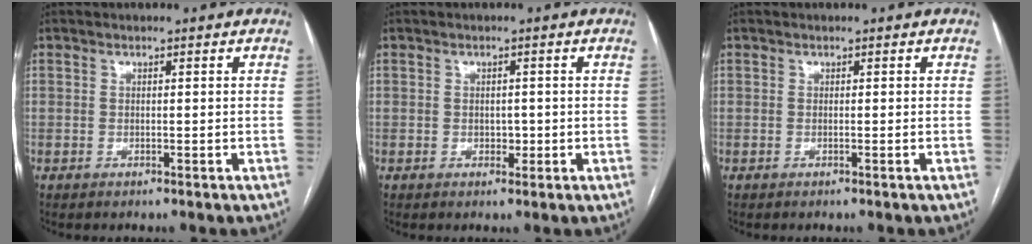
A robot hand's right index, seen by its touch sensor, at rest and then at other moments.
{"total": 1.4, "force": [-0.3, 1.0, 0.9], "torque": [-0.012, 0.002, -0.003]}
{"total": 0.0}